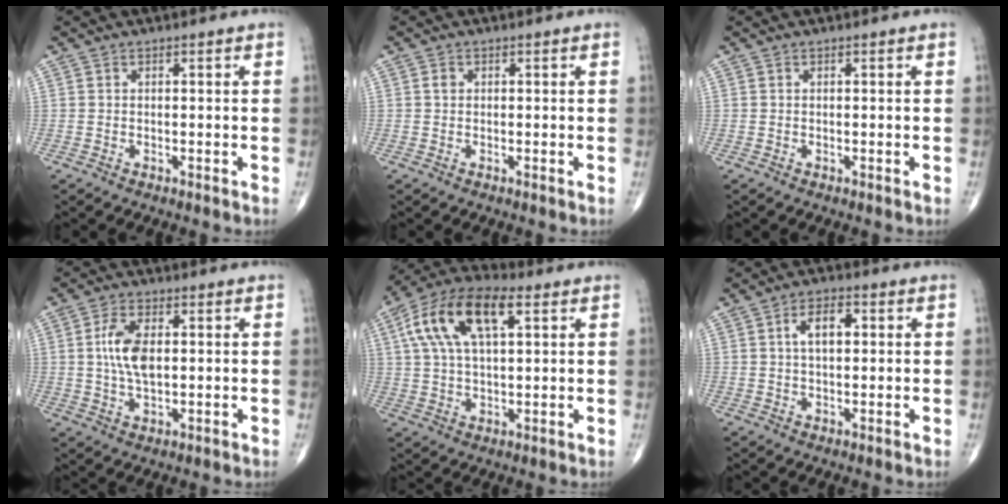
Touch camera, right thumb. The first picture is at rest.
{"total": 0.9, "force": [0.2, 0.8, 0.2], "torque": [0.000, 0.002, 0.002]}
{"total": 0.0}
{"total": 7.7, "force": [1.0, 3.9, 6.5], "torque": [-0.131, 0.000, 0.018]}
{"total": 15.5, "force": [5.6, 7.2, 12.6], "torque": [-0.242, 0.022, 0.095]}
{"total": 5.7, "force": [1.2, 3.0, 4.7], "torque": [-0.076, 0.010, 0.017]}